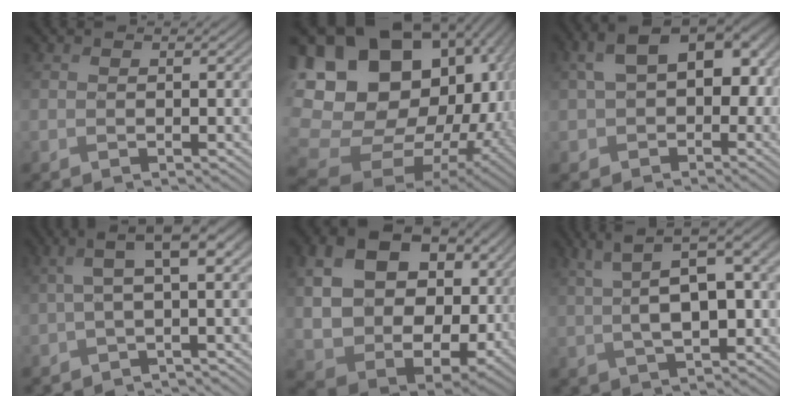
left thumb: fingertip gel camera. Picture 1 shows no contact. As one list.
[{"total": 22.5, "force": [2.4, 16.9, 14.7], "torque": [-0.286, -0.020, 0.062]}, {"total": 11.0, "force": [0.7, 7.9, 7.7], "torque": [-0.145, -0.011, 0.016]}, {"total": 7.0, "force": [-0.1, 2.7, 6.5], "torque": [-0.115, 0.008, -0.009]}, {"total": 16.9, "force": [3.6, 12.6, 10.6], "torque": [-0.232, -0.022, 0.097]}, {"total": 11.2, "force": [2.3, 5.1, 9.7], "torque": [-0.185, 0.008, 0.038]}]